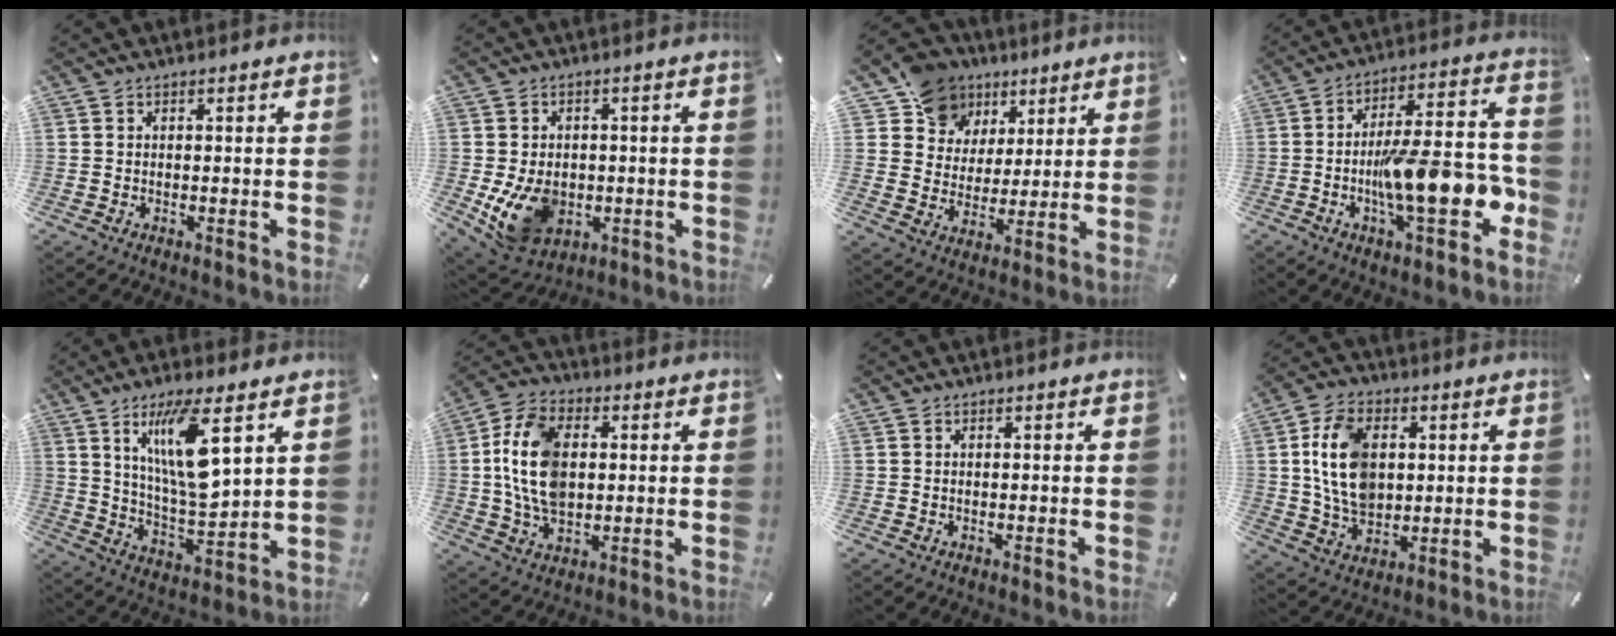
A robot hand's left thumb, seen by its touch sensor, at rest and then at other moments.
{"total": 11.3, "force": [-2.4, 8.9, 6.6], "torque": [-0.130, 0.004, -0.039]}
{"total": 12.4, "force": [7.5, 9.7, 1.7], "torque": [-0.048, -0.051, 0.147]}
{"total": 17.7, "force": [-4.8, 5.6, 16.2], "torque": [-0.246, -0.001, -0.073]}
{"total": 15.1, "force": [7.5, 4.1, 12.4], "torque": [-0.239, -0.033, 0.118]}
{"total": 14.2, "force": [1.0, 9.6, 10.5], "torque": [-0.244, 0.009, 0.017]}
{"total": 0.0}
{"total": 12.7, "force": [2.0, 9.1, 8.6], "torque": [-0.185, 0.009, 0.036]}